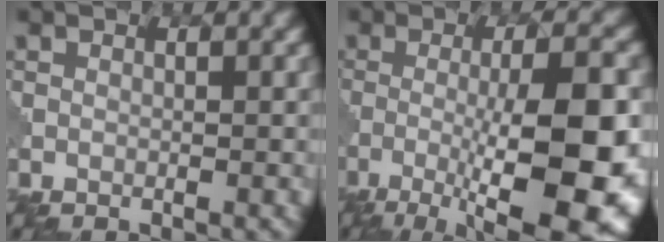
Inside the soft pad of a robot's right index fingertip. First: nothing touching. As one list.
[{"total": 12.3, "force": [-3.4, 3.1, 11.4], "torque": [-0.182, -0.009, -0.049]}]